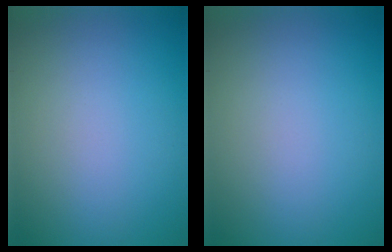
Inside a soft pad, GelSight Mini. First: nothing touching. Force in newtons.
{"total": 0.0}